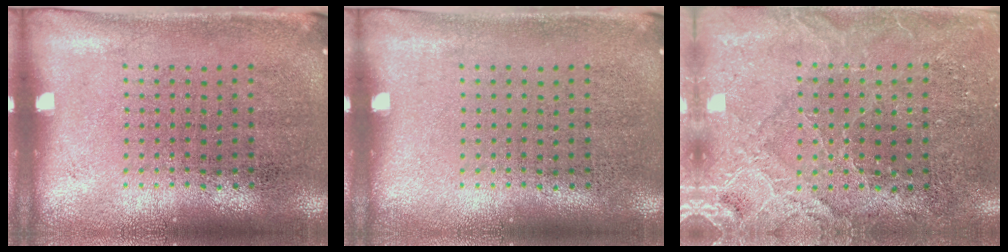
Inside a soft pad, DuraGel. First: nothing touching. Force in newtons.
{"total": 0.0}
{"total": 3.0, "press": 2.9, "slide": 0.4}